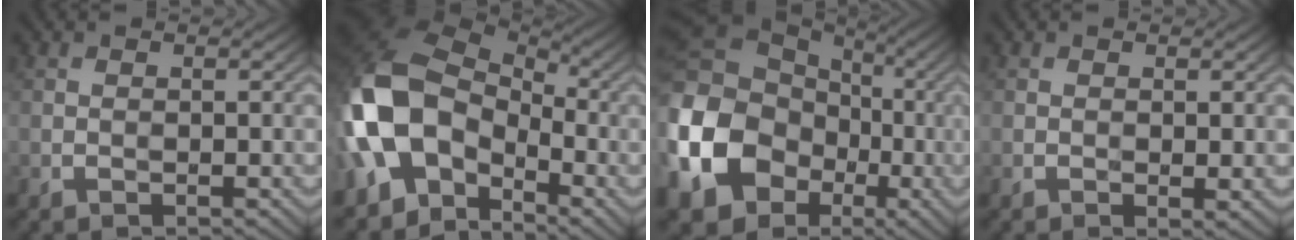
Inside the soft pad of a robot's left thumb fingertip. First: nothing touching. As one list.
[{"total": 15.0, "force": [-3.3, 10.7, 10.0], "torque": [-0.240, -0.008, -0.069]}, {"total": 20.8, "force": [-4.4, 17.1, 11.1], "torque": [-0.273, -0.016, -0.106]}, {"total": 1.1, "force": [0.1, 0.3, 1.0], "torque": [-0.017, -0.005, 0.004]}]